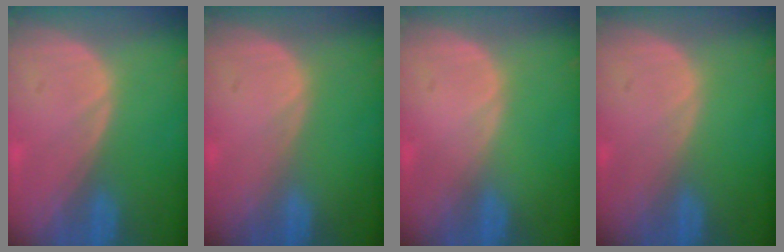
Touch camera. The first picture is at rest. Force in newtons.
{"total": 0.0}
{"total": 0.0}
{"total": 0.0}